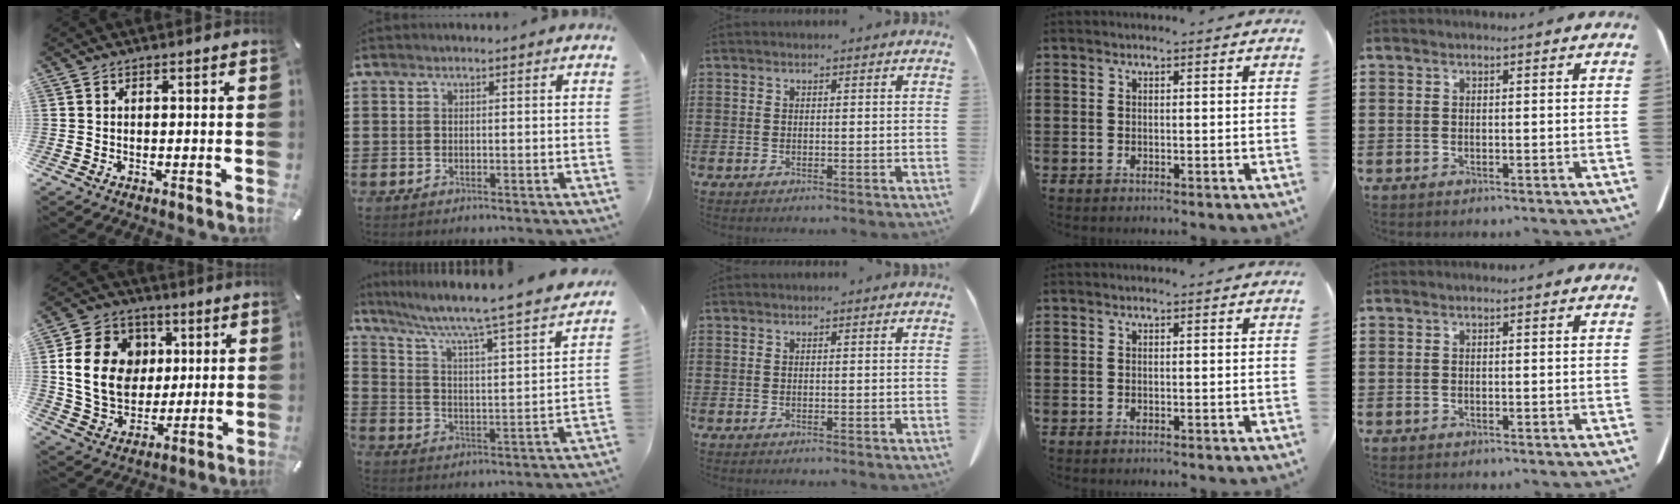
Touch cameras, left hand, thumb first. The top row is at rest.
{"thumb": {"total": 16.3, "force": [2.7, 13.8, 8.3], "torque": [-0.169, 0.011, 0.053]}, "index": {"total": 5.2, "force": [4.3, -0.5, 3.0], "torque": [-0.079, -0.050, 0.058]}}